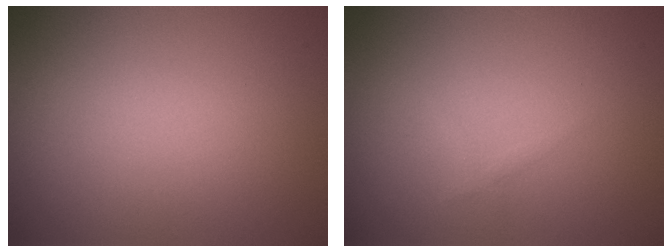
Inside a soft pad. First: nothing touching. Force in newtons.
{"total": 0.6, "press": 0.6, "slide": 0.1}